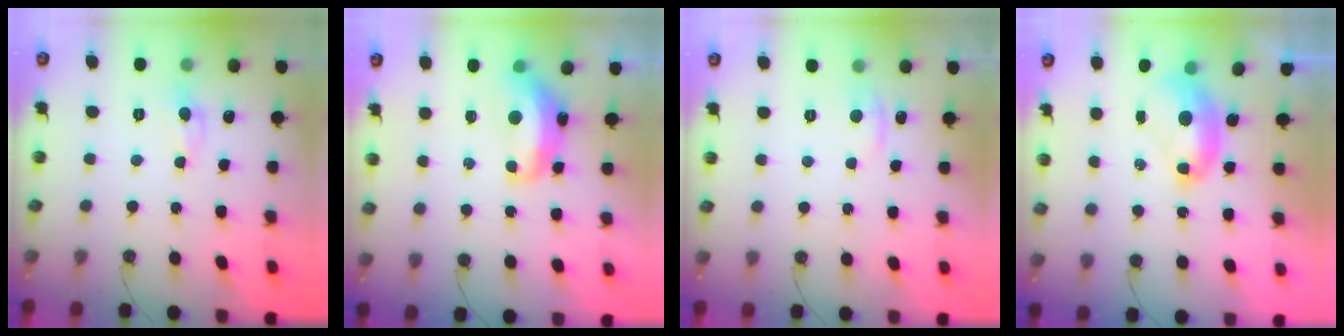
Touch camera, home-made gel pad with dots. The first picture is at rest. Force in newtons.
{"total": 5.6, "press": 5.5, "slide": 0.9}
{"total": 0.7, "press": 0.3, "slide": 0.6}
{"total": 3.2, "press": 3.2, "slide": 0.2}